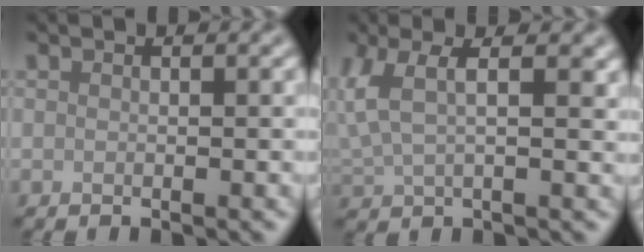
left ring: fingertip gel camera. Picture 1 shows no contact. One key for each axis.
{"total": 4.5, "fx": 1.8, "fy": 1.7, "fz": 3.7, "tx": -0.095, "ty": 0.002, "tz": 0.039}